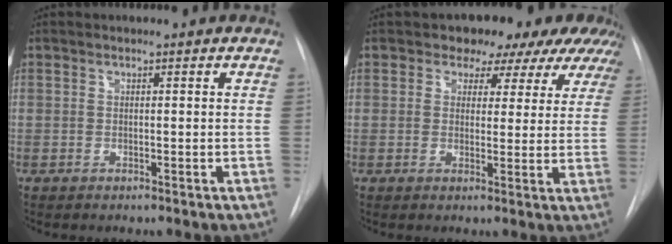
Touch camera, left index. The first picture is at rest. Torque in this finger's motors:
{"motor_torque": [1.15, -0.98, 0.31, 0.11]}